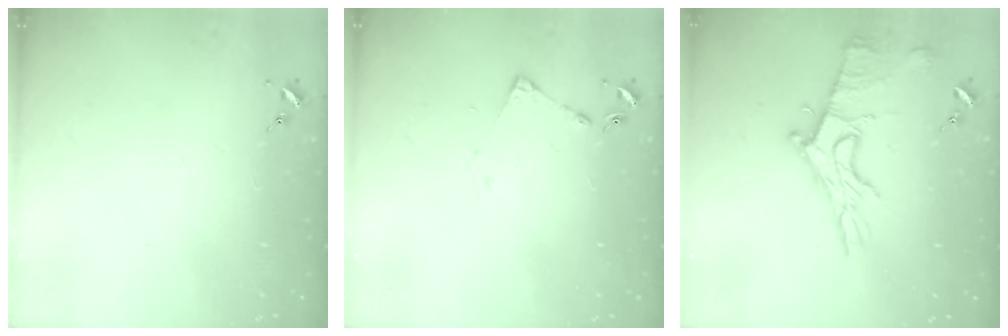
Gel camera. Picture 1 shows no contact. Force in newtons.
{"total": 4.1, "press": 4.1, "slide": 0.5}
{"total": 14.1, "press": 14.1, "slide": 1.3}